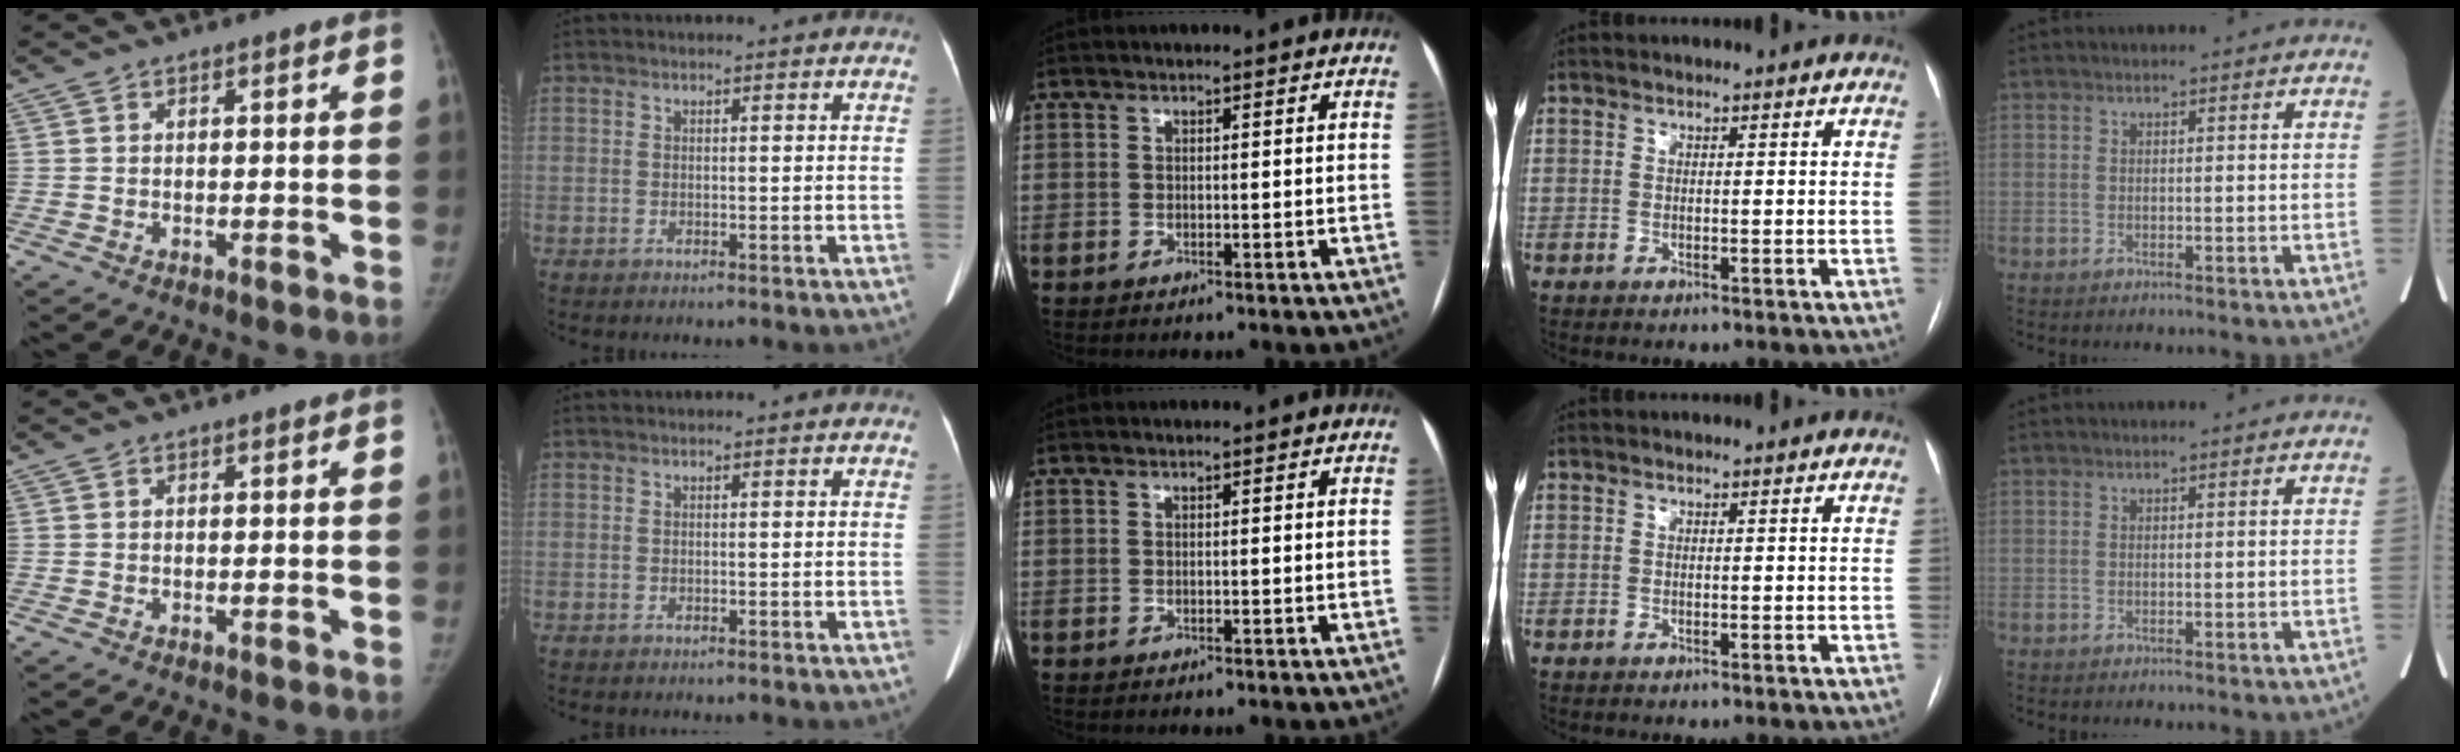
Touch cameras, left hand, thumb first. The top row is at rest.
{}